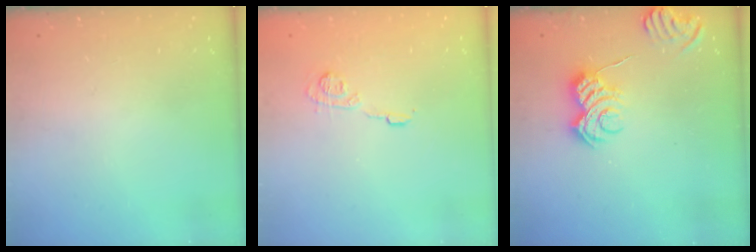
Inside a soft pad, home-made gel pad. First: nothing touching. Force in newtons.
{"total": 7.8, "press": 7.8, "slide": 0.6}
{"total": 5.4, "press": 5.3, "slide": 1.0}